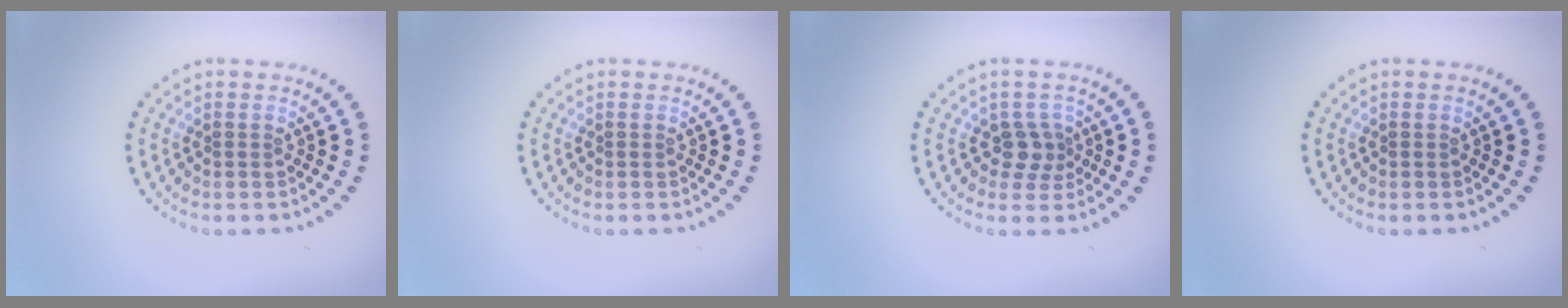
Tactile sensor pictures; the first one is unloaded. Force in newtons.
{"total": 0.0}
{"total": 2.1, "press": 1.6, "slide": 1.3}
{"total": 0.0}